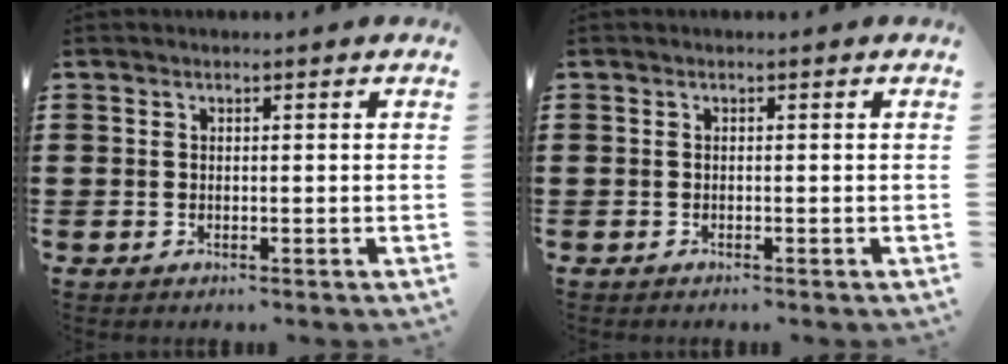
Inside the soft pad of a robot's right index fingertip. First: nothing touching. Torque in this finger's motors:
{"motor_torque": [-0.01, -0.01, 0.00, 0.00]}